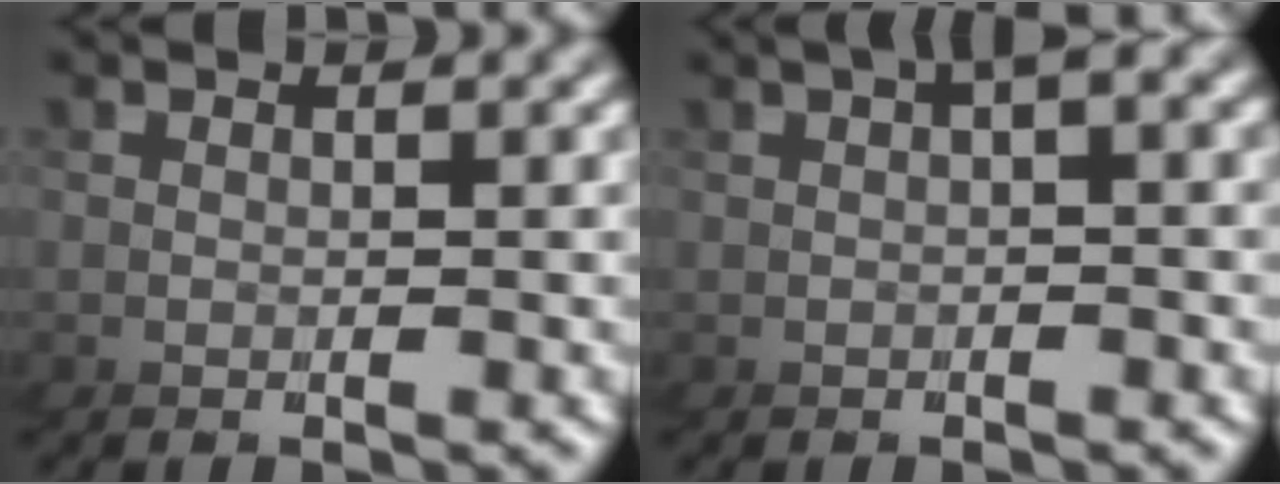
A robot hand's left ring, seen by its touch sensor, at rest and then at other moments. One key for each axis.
{"total": 1.1, "fx": -0.2, "fy": -0.7, "fz": 0.8, "tx": -0.030, "ty": 0.009, "tz": -0.003}